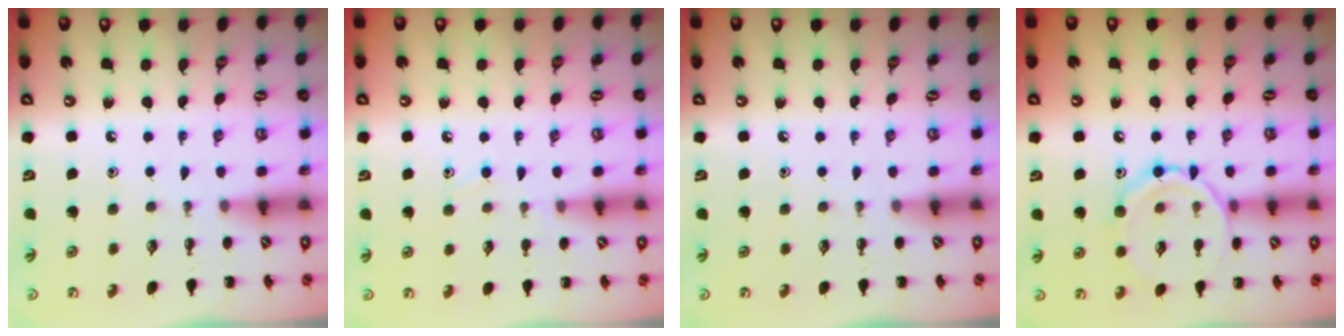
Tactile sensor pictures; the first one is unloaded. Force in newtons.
{"total": 7.2, "press": 6.8, "slide": 2.4}
{"total": 0.0}
{"total": 12.2, "press": 12.2, "slide": 0.5}